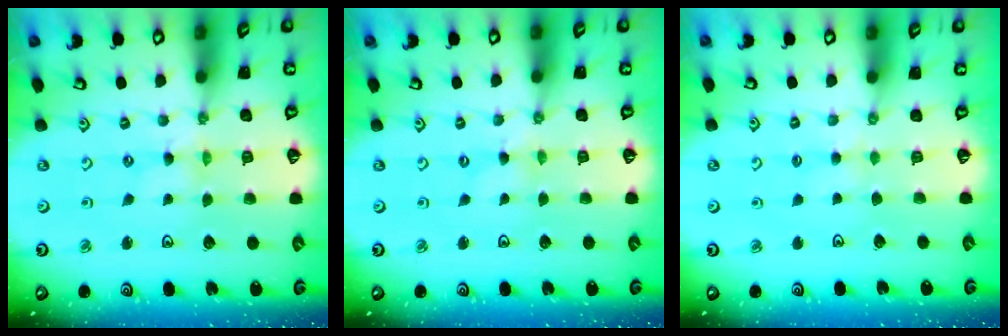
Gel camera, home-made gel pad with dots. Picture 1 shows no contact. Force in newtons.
{"total": 0.0}
{"total": 3.1, "press": 3.1, "slide": 0.6}